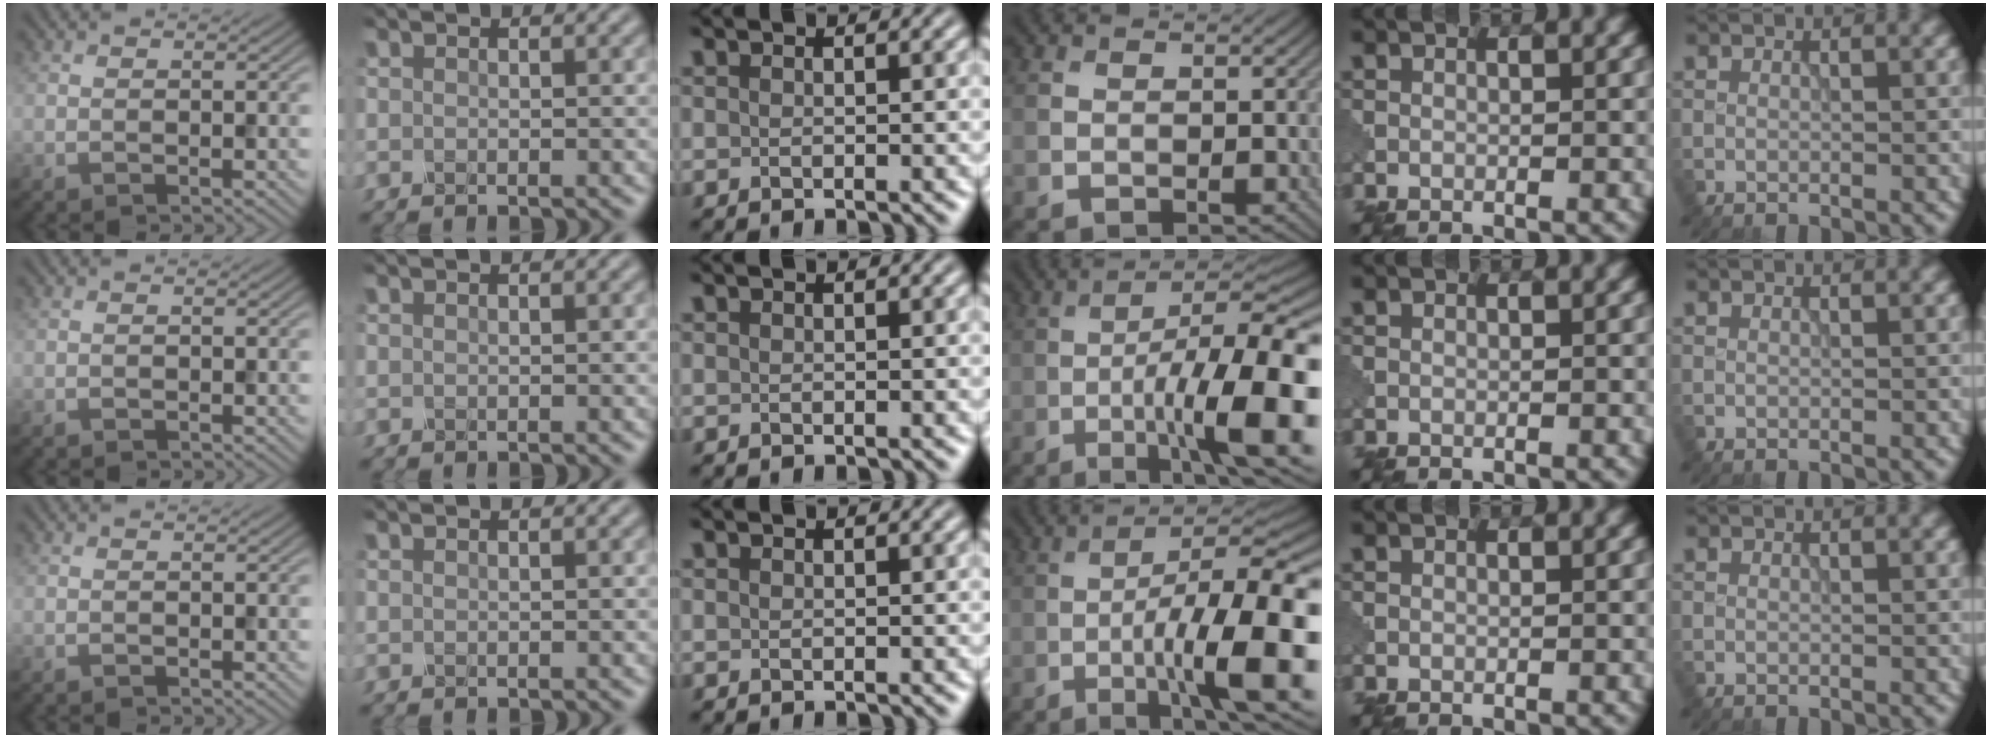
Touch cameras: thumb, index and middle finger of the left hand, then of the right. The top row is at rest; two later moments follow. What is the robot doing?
{"motion": "shake", "object": "sieve"}